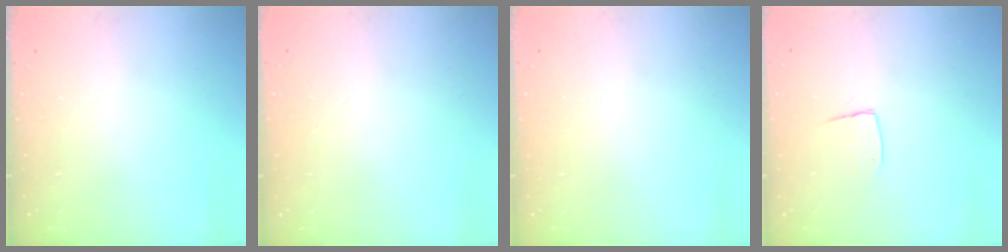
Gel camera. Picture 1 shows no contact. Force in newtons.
{"total": 0.0}
{"total": 0.0}
{"total": 5.9, "press": 5.9, "slide": 0.4}